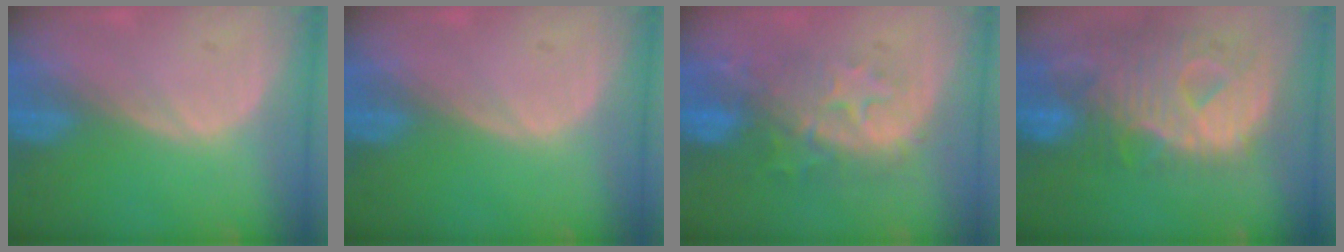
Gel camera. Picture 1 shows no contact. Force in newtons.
{"total": 0.0}
{"total": 9.2, "press": 8.7, "slide": 3.2}
{"total": 12.8, "press": 10.8, "slide": 6.8}